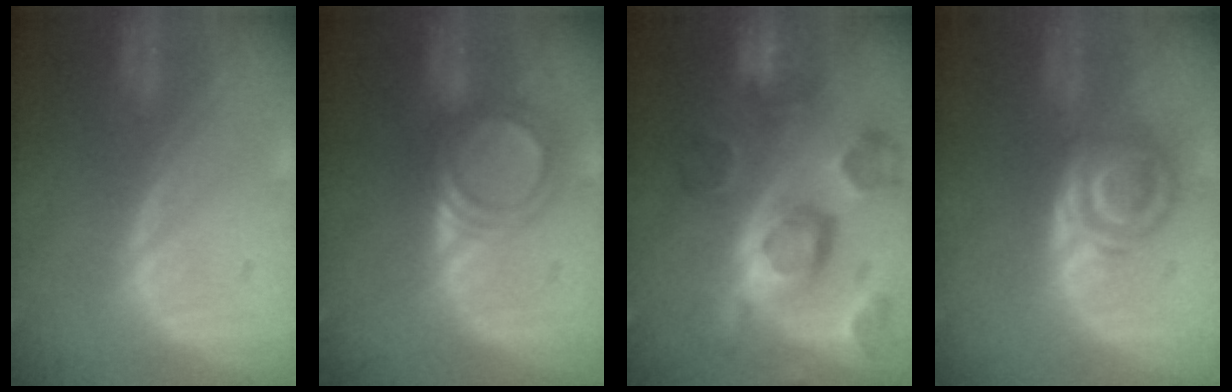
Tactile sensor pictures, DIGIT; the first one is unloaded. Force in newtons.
{"total": 5.0, "press": 4.8, "slide": 1.4}
{"total": 12.0, "press": 10.3, "slide": 6.1}
{"total": 6.0, "press": 5.6, "slide": 2.2}